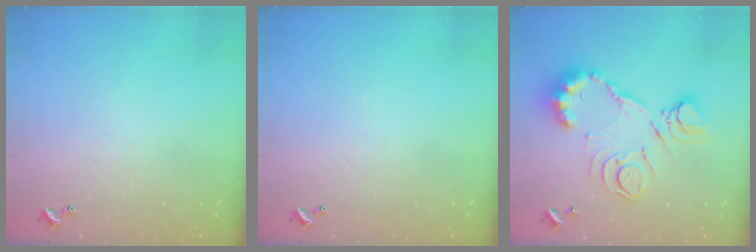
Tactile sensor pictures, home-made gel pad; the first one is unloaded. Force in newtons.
{"total": 0.0}
{"total": 21.4, "press": 21.4, "slide": 1.9}